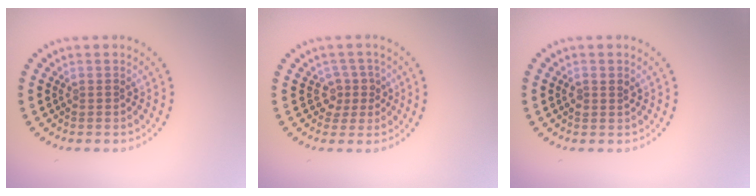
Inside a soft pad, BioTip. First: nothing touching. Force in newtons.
{"total": 2.1, "press": 1.6, "slide": 1.3}
{"total": 1.0, "press": 0.9, "slide": 0.4}